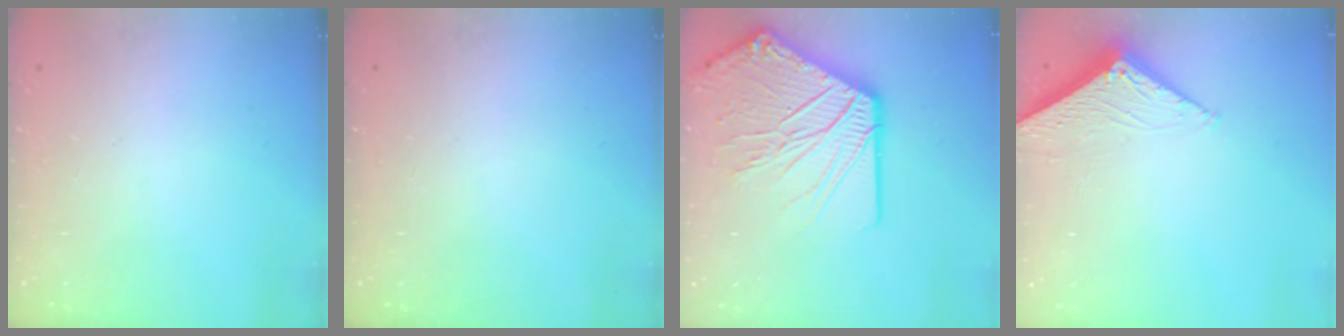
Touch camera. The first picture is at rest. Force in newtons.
{"total": 0.0}
{"total": 23.5, "press": 23.2, "slide": 3.9}
{"total": 2.8, "press": 2.8, "slide": 0.3}